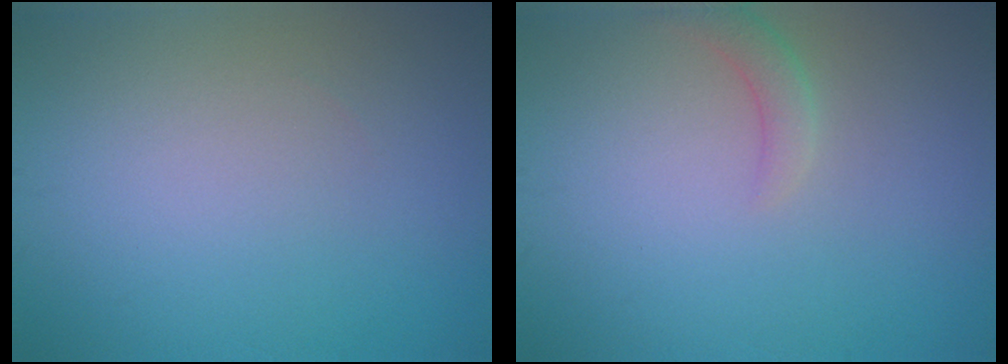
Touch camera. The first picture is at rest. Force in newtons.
{"total": 1.6, "press": 1.5, "slide": 0.2}